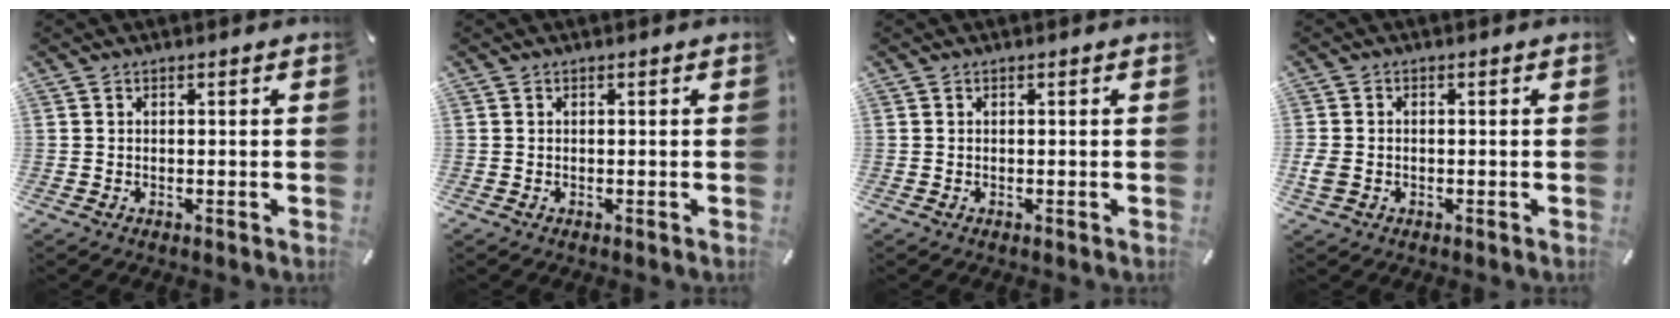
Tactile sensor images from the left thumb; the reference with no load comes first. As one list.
[{"total": 0.0}, {"total": 0.0}, {"total": 3.0, "force": [-0.6, 2.2, 1.8], "torque": [-0.045, 0.000, -0.013]}]